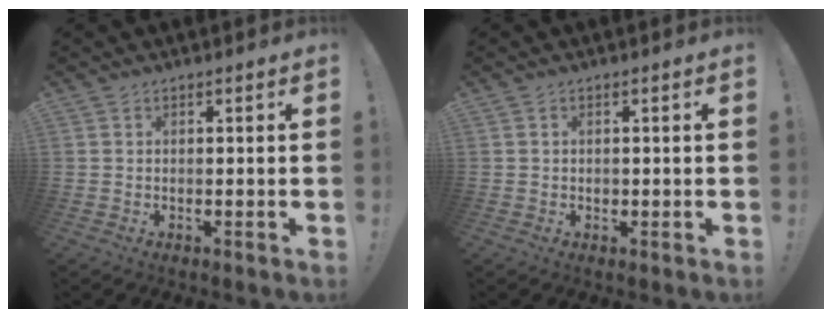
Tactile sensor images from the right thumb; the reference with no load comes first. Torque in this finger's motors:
{"motor_torque": [0.09, 0.08, -0.02, 0.06, 0.00]}